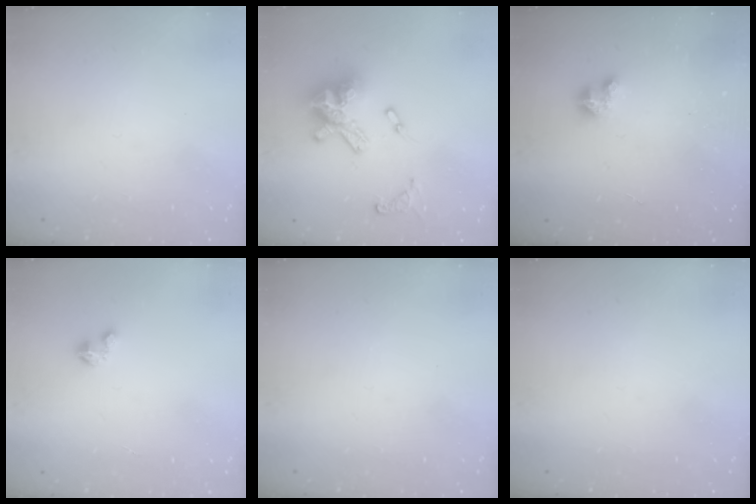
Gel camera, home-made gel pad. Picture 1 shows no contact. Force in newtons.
{"total": 15.9, "press": 15.9, "slide": 1.7}
{"total": 2.9, "press": 2.9, "slide": 0.2}
{"total": 1.2, "press": 1.2, "slide": 0.2}
{"total": 0.0}
{"total": 0.0}